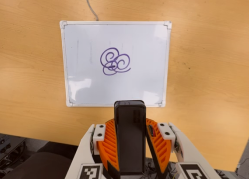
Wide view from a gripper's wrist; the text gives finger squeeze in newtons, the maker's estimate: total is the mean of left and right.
{"total": 6.6, "left": 5.4, "right": 7.7}